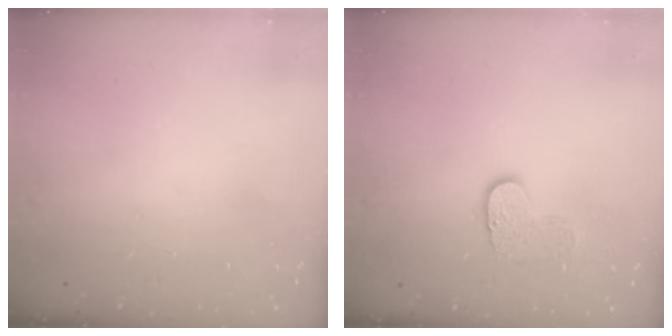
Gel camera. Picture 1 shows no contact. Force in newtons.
{"total": 6.4, "press": 6.4, "slide": 0.4}